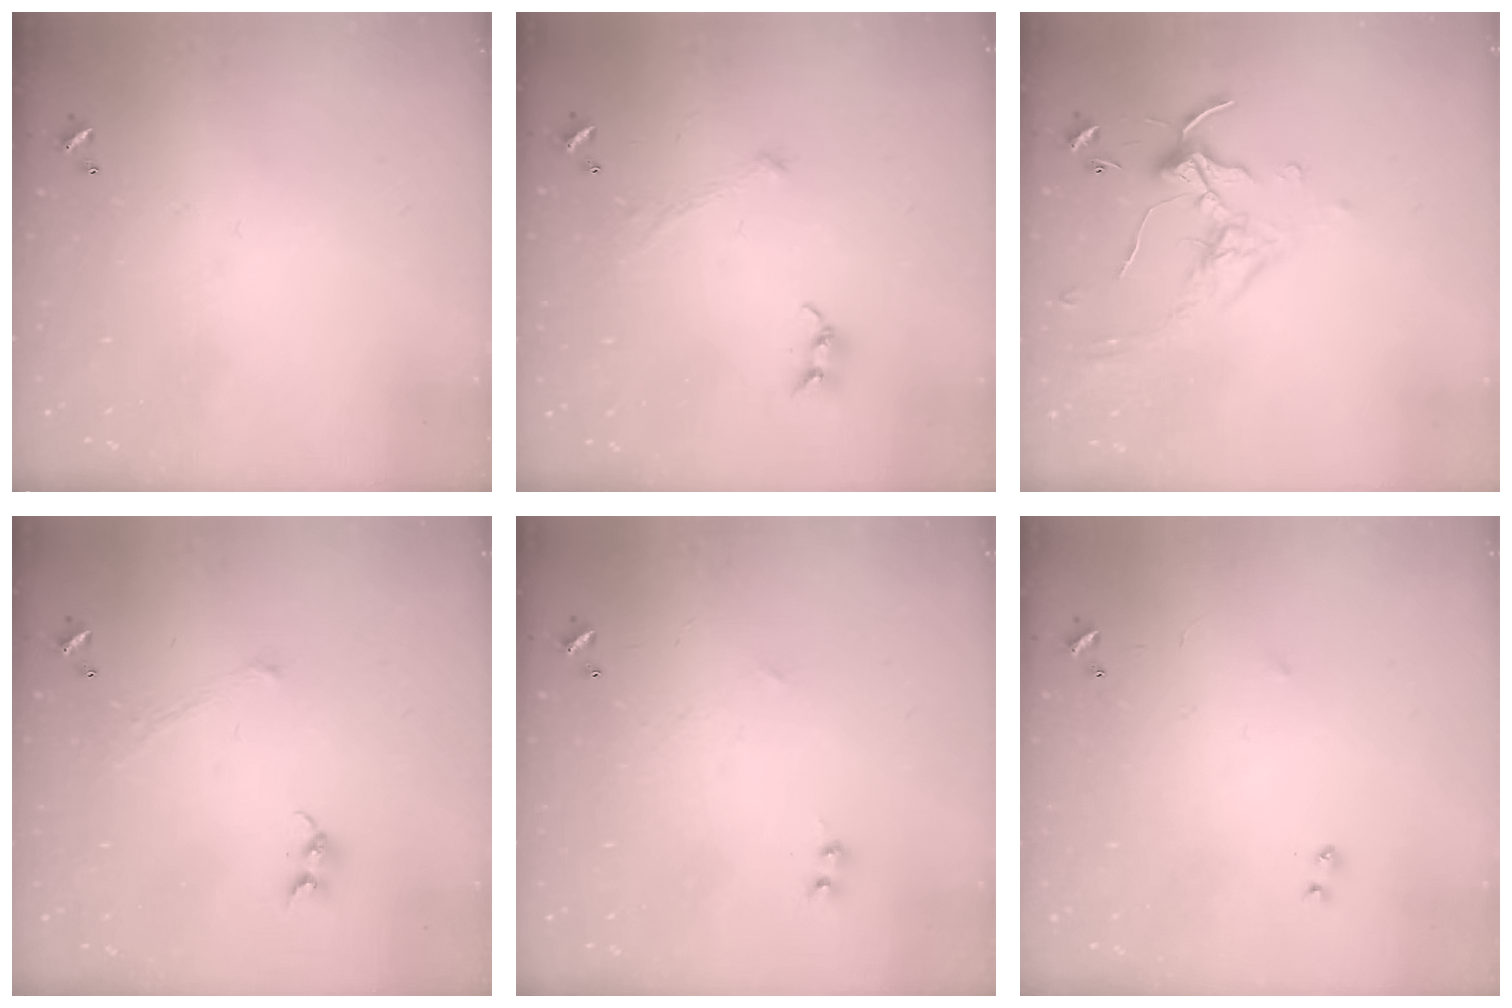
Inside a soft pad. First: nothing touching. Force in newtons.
{"total": 0.0}
{"total": 0.0}
{"total": 0.8, "press": 0.7, "slide": 0.3}
{"total": 1.1, "press": 0.9, "slide": 0.6}
{"total": 7.4, "press": 7.3, "slide": 0.6}